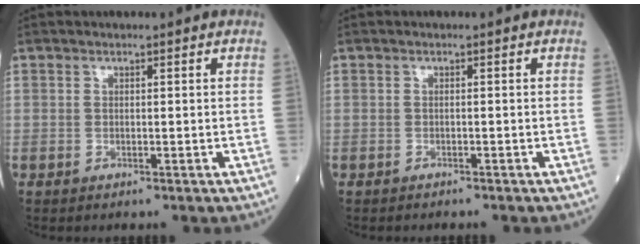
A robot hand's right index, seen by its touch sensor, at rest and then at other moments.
{"total": 1.3, "force": [-1.2, 0.3, 0.4], "torque": [-0.010, -0.002, -0.015]}